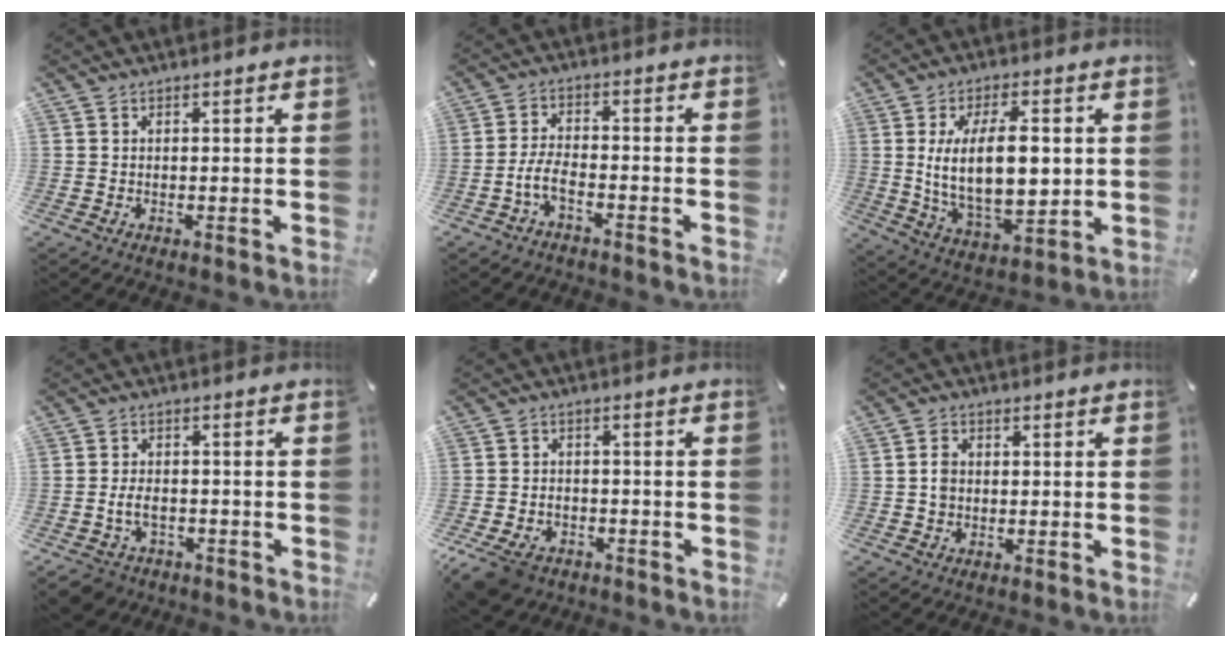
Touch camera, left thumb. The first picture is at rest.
{"total": 5.8, "force": [-3.1, 2.8, 4.1], "torque": [-0.094, 0.010, -0.061]}
{"total": 16.2, "force": [2.2, 8.0, 13.8], "torque": [-0.260, -0.013, 0.033]}
{"total": 5.8, "force": [-2.3, 4.2, 3.2], "torque": [-0.073, 0.011, -0.044]}
{"total": 7.5, "force": [-4.5, 5.0, 3.3], "torque": [-0.077, 0.019, -0.085]}
{"total": 3.2, "force": [-0.1, 2.7, 1.6], "torque": [-0.024, 0.006, -0.007]}